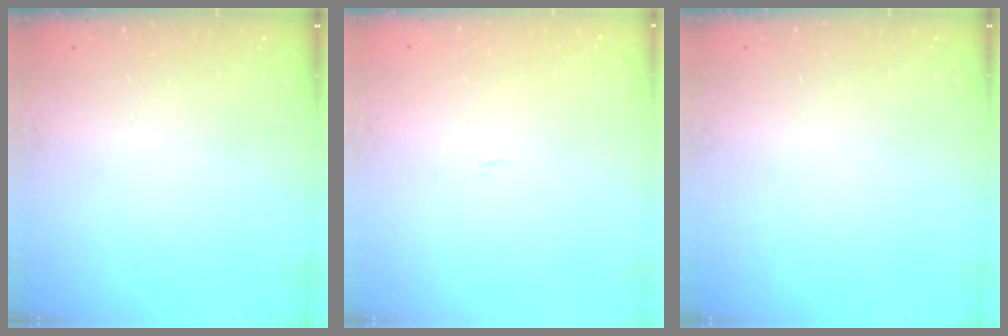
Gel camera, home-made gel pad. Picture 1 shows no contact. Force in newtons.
{"total": 2.3, "press": 2.3, "slide": 0.2}
{"total": 0.0}